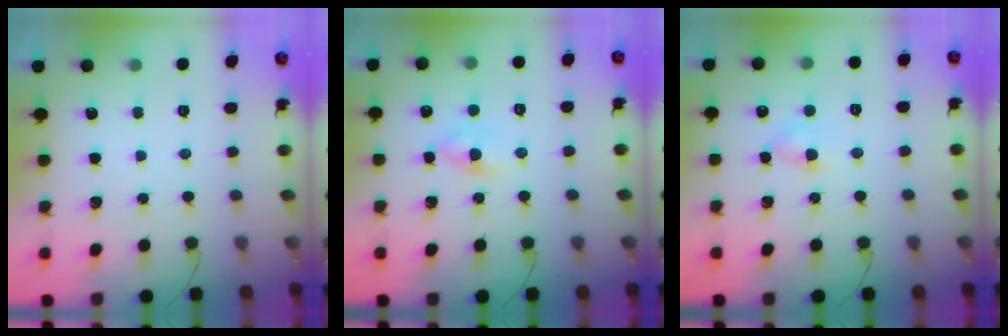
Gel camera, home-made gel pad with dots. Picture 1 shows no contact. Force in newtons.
{"total": 2.3, "press": 2.0, "slide": 1.1}
{"total": 2.1, "press": 1.9, "slide": 0.9}